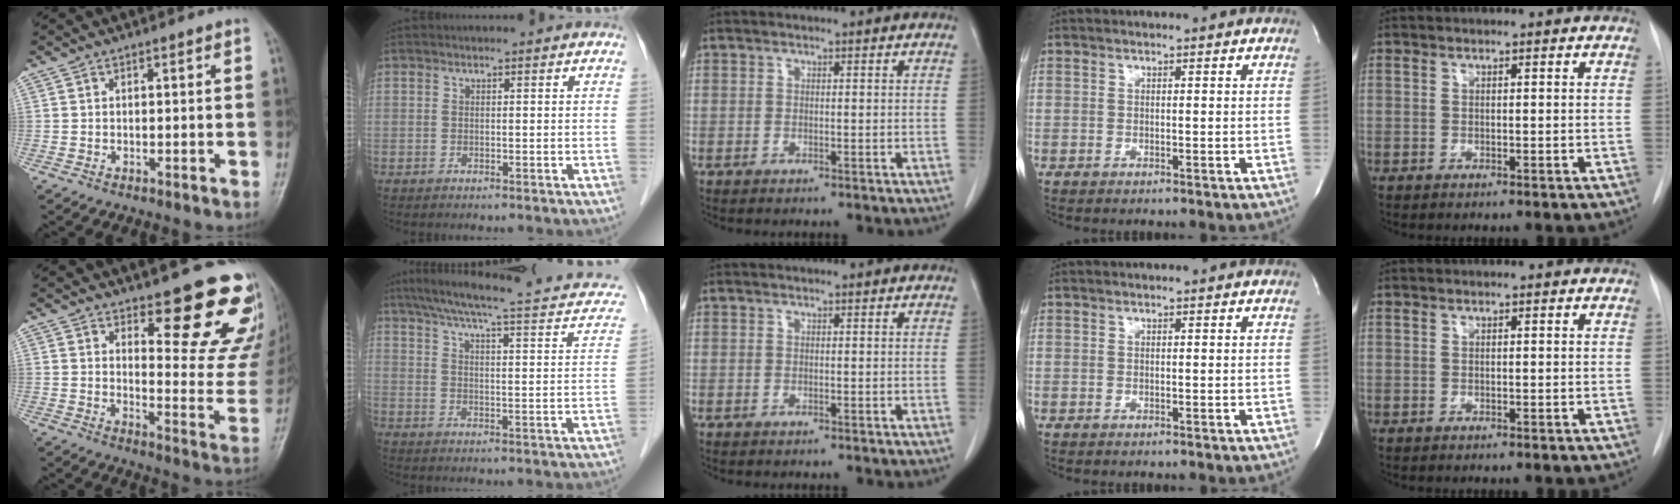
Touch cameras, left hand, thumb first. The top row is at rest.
{"thumb": {"total": 18.0, "force": [12.8, 5.8, 11.2], "torque": [-0.090, -0.102, 0.158]}, "index": {"total": 21.0, "force": [15.8, 4.4, 13.1], "torque": [-0.194, 0.024, 0.188]}}